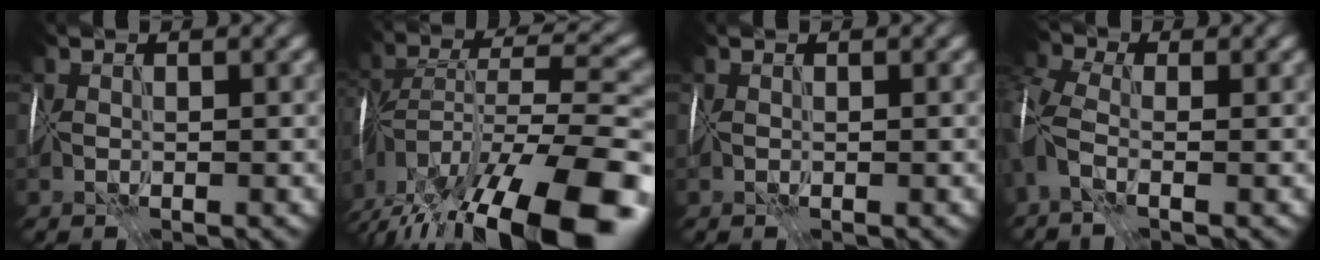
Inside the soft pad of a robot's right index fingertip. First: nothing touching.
{"total": 17.7, "force": [-11.5, 5.8, 12.3], "torque": [-0.178, -0.008, -0.173]}
{"total": 0.0}
{"total": 6.0, "force": [-1.9, 3.2, 4.7], "torque": [-0.135, -0.002, -0.044]}